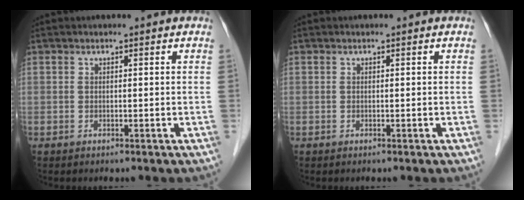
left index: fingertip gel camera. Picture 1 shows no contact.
{"total": 0.0}